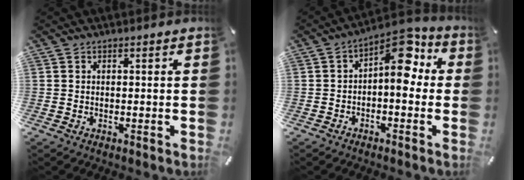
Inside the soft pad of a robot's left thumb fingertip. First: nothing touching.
{"total": 10.0, "force": [3.0, 4.8, 8.3], "torque": [-0.121, -0.024, 0.049]}